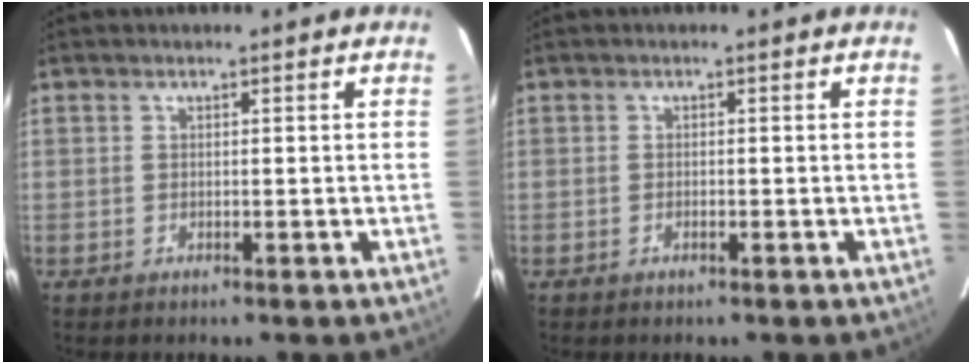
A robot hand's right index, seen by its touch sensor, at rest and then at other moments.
{"total": 0.6, "force": [-0.3, 0.1, 0.5], "torque": [-0.011, 0.000, -0.004]}